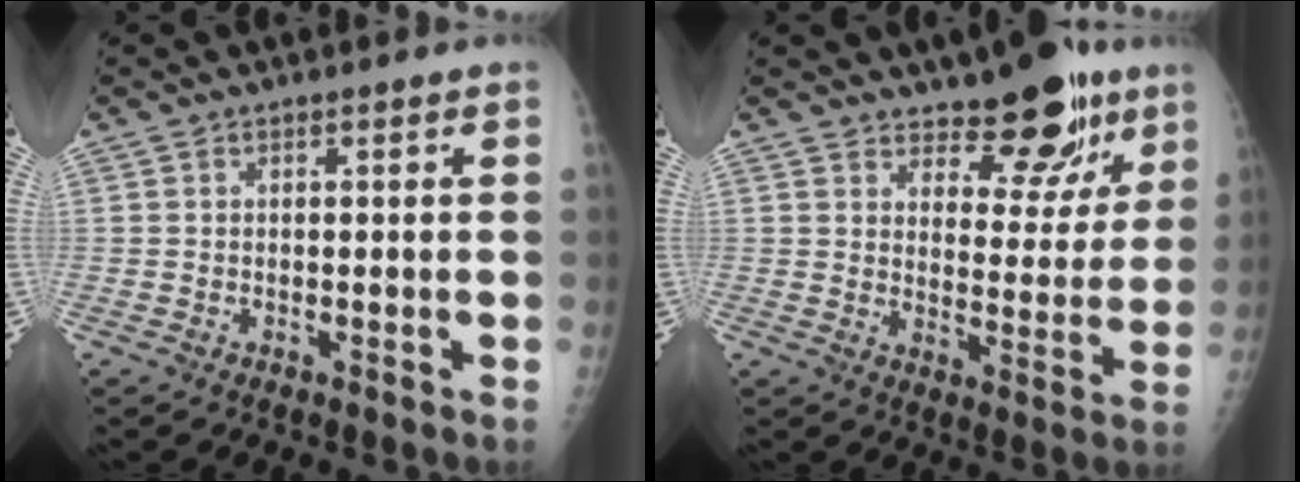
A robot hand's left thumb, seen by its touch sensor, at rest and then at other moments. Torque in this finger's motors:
{"motor_torque": [0.20, 0.33, 0.07, -0.28, 0.05]}